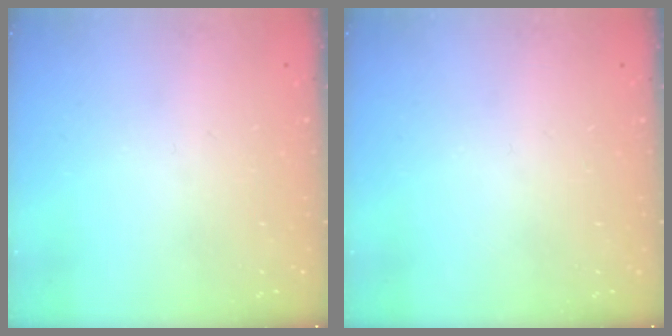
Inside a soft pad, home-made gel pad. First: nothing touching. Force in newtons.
{"total": 0.0}